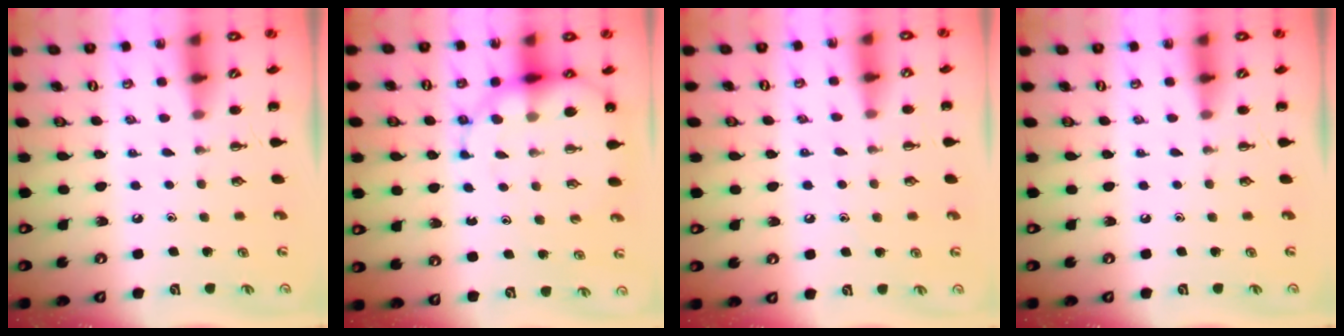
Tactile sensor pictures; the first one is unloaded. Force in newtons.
{"total": 14.7, "press": 14.0, "slide": 4.6}
{"total": 7.9, "press": 7.5, "slide": 2.3}
{"total": 0.0}